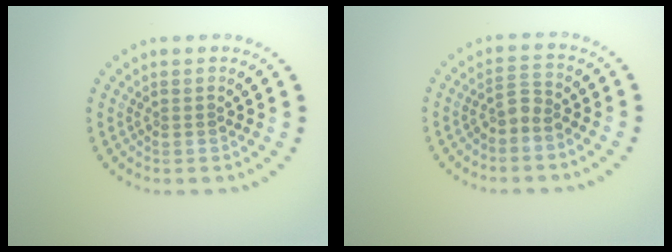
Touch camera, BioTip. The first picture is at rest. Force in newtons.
{"total": 1.8, "press": 1.4, "slide": 1.1}